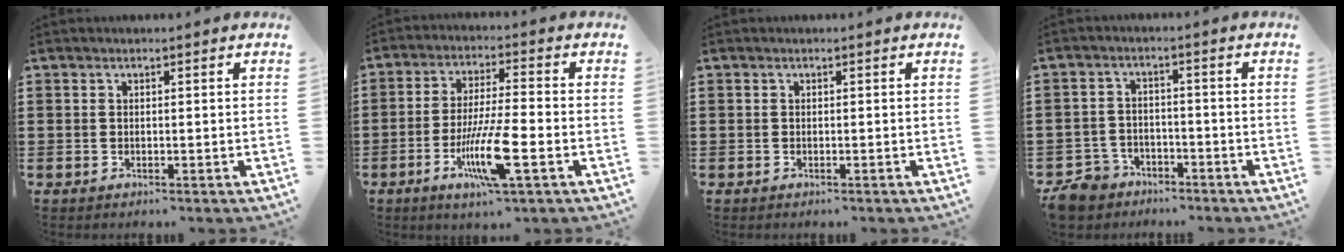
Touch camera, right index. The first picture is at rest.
{"total": 10.3, "force": [-4.0, 1.3, 9.3], "torque": [-0.188, -0.015, -0.076]}
{"total": 0.0}
{"total": 5.1, "force": [-4.6, 2.1, 0.7], "torque": [-0.042, 0.005, -0.102]}